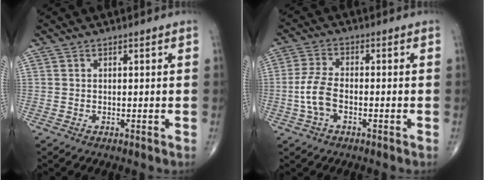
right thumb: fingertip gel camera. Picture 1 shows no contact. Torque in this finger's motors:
{"motor_torque": [-0.06, -0.14, 0.89, -0.07, 0.23]}